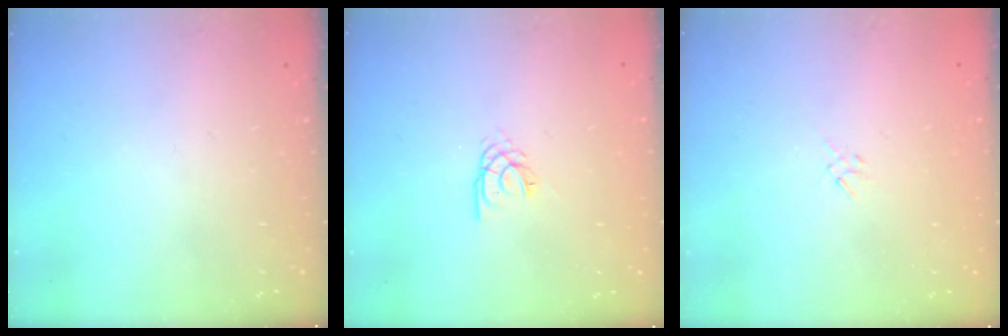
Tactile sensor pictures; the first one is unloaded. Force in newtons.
{"total": 2.2, "press": 2.2, "slide": 0.3}
{"total": 1.3, "press": 1.2, "slide": 0.5}